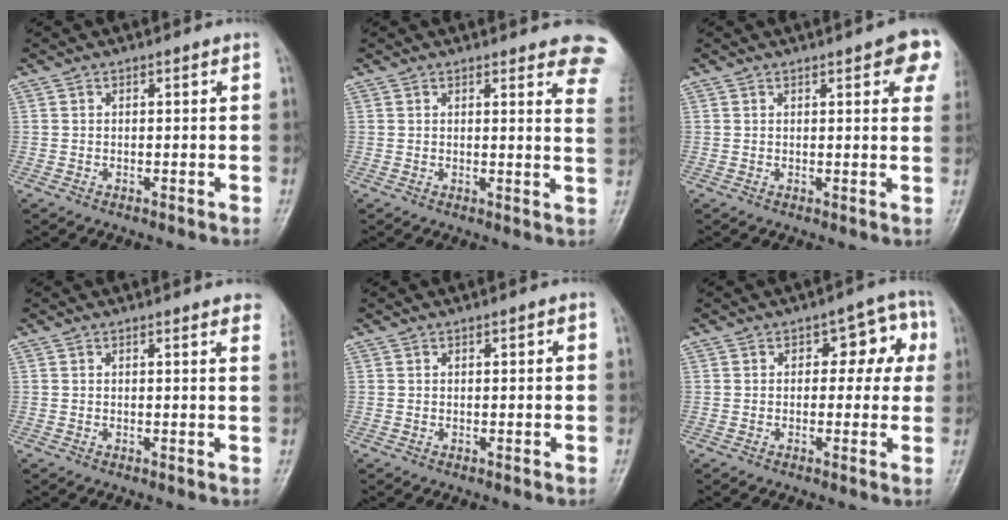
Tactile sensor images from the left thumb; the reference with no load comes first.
{"total": 9.7, "force": [8.0, 2.6, 4.9], "torque": [-0.018, -0.033, 0.066]}
{"total": 7.9, "force": [3.8, 2.4, 6.5], "torque": [-0.054, -0.007, 0.037]}
{"total": 4.6, "force": [3.9, 0.8, 2.2], "torque": [-0.013, -0.007, 0.027]}
{"total": 1.1, "force": [0.3, 0.5, 0.9], "torque": [-0.011, 0.002, 0.004]}
{"total": 7.1, "force": [1.3, 4.5, 5.3], "torque": [-0.019, 0.017, 0.008]}